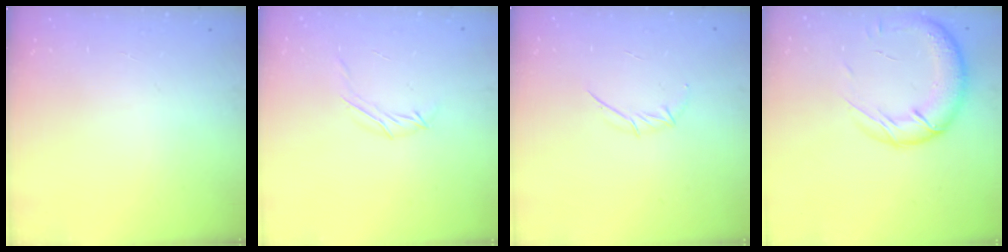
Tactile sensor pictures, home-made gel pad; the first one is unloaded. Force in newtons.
{"total": 4.5, "press": 4.4, "slide": 0.9}
{"total": 4.0, "press": 4.0, "slide": 0.7}
{"total": 19.3, "press": 18.8, "slide": 4.3}